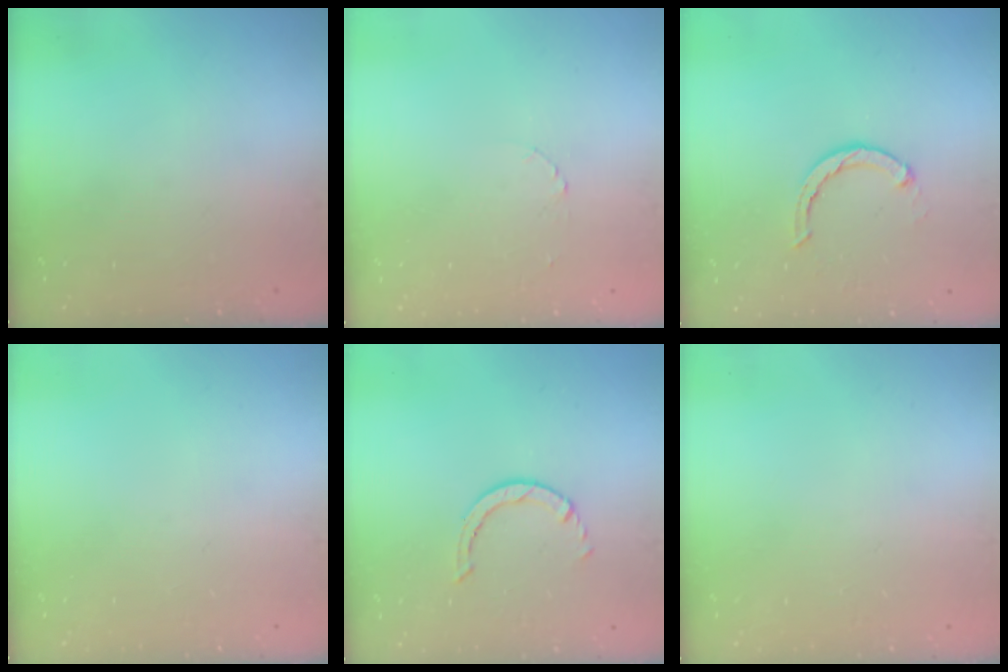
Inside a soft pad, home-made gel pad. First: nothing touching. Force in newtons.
{"total": 1.3, "press": 1.3, "slide": 0.1}
{"total": 2.3, "press": 2.3, "slide": 0.3}
{"total": 0.0}
{"total": 0.6, "press": 0.6, "slide": 0.1}
{"total": 2.5, "press": 2.5, "slide": 0.2}